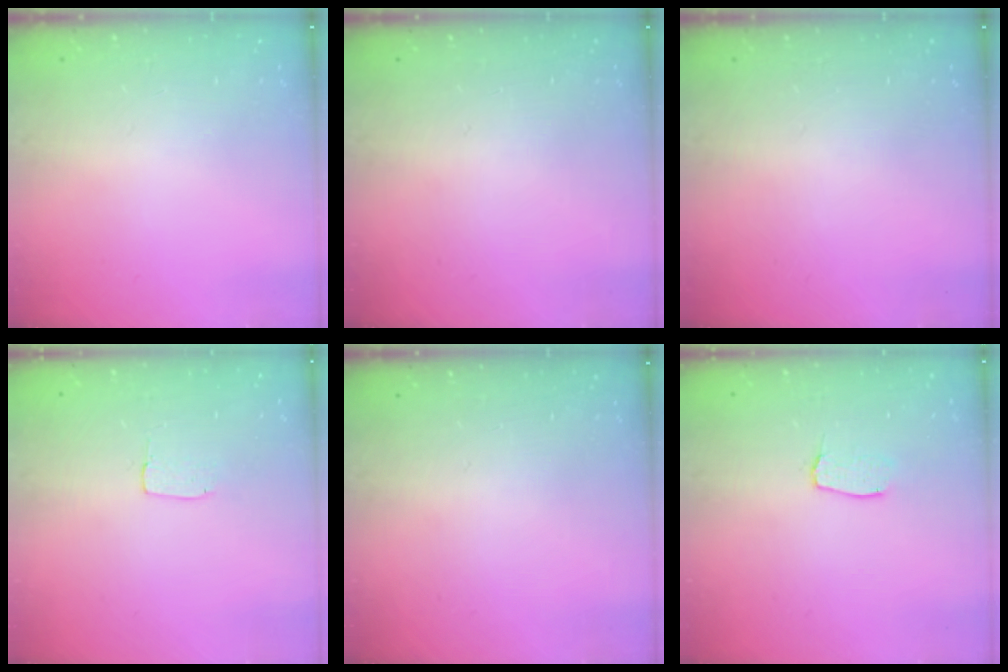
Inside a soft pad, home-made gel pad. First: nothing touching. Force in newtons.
{"total": 0.0}
{"total": 0.0}
{"total": 2.9, "press": 2.9, "slide": 0.2}
{"total": 0.0}
{"total": 3.6, "press": 3.6, "slide": 0.3}